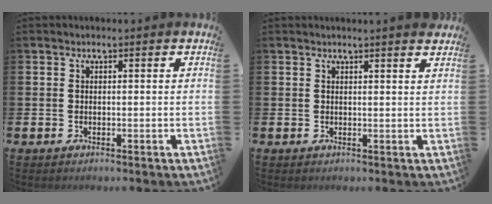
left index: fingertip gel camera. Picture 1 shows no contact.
{"total": 1.4, "force": [1.4, -0.3, 0.2], "torque": [0.010, -0.010, 0.022]}